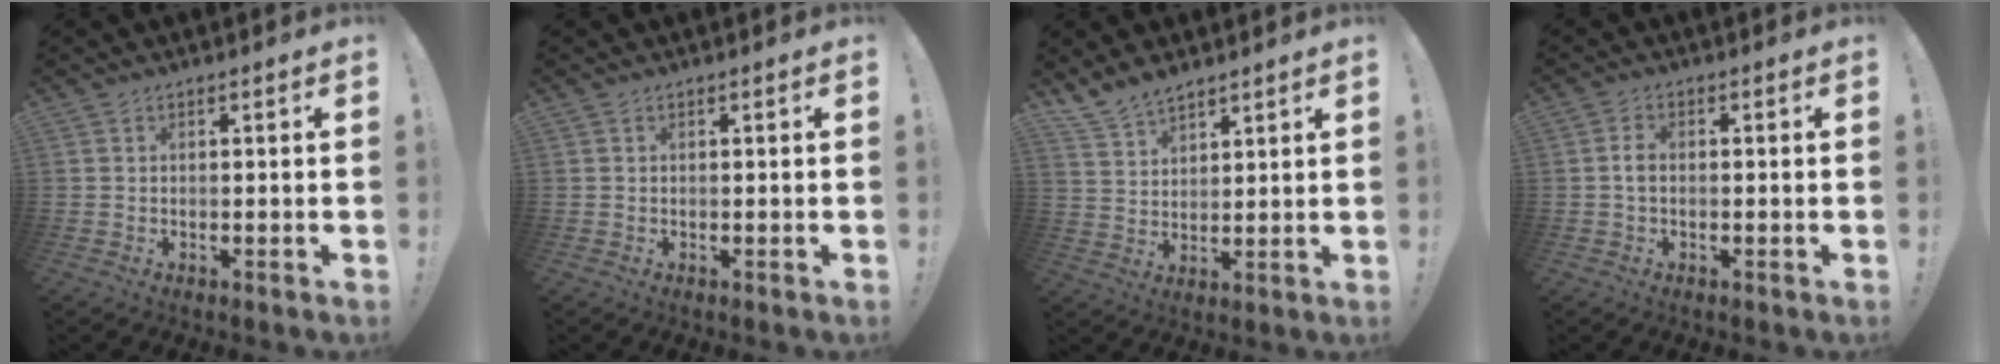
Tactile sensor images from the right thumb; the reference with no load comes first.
{"total": 0.0}
{"total": 7.5, "force": [6.5, 3.2, 2.1], "torque": [-0.048, -0.039, 0.126]}
{"total": 2.3, "force": [-0.5, 1.3, 1.8], "torque": [-0.033, 0.007, -0.009]}